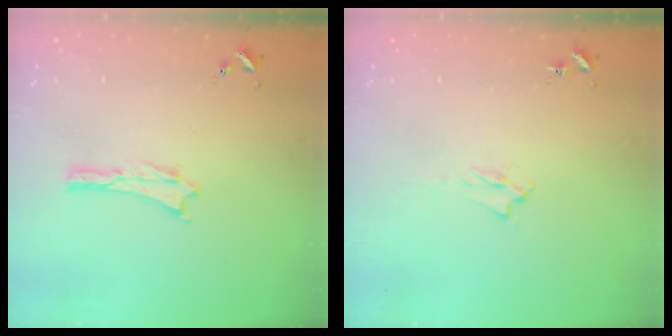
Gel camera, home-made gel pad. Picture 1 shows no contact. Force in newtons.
{"total": 1.7, "press": 1.6, "slide": 0.3}